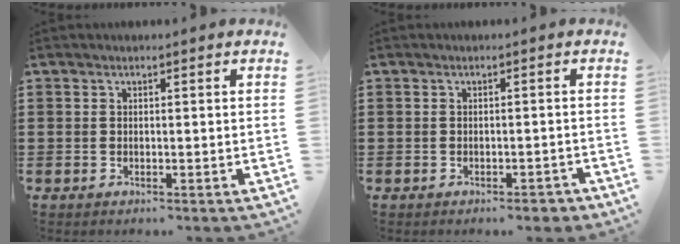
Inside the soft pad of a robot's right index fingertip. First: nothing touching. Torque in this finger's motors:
{"motor_torque": [0.15, 0.00, 0.01, 0.00]}